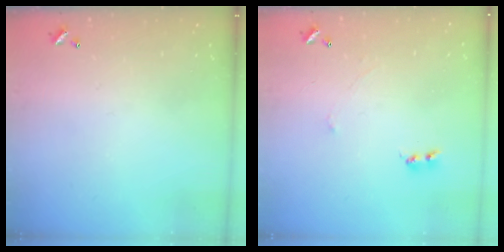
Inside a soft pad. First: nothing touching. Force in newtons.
{"total": 0.9, "press": 0.8, "slide": 0.3}